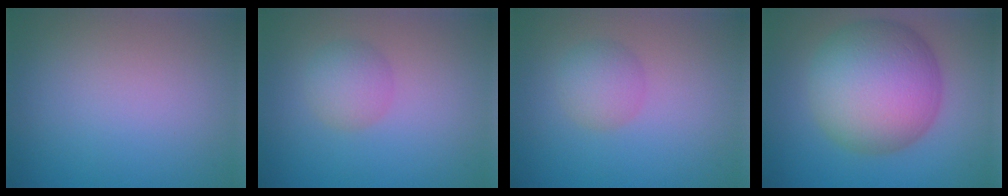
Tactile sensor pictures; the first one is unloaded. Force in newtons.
{"total": 2.5, "press": 2.5, "slide": 0.1}
{"total": 2.5, "press": 2.5, "slide": 0.1}
{"total": 12.2, "press": 12.2, "slide": 0.4}